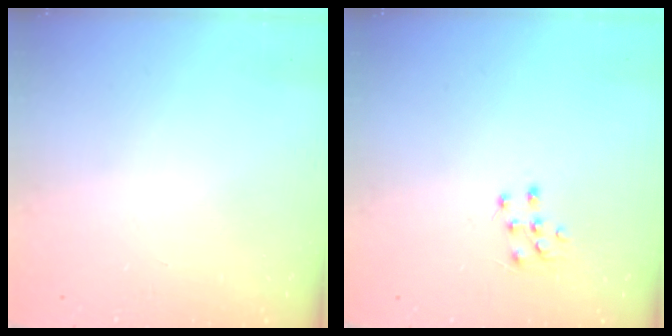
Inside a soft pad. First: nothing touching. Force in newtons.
{"total": 7.2, "press": 7.1, "slide": 0.7}